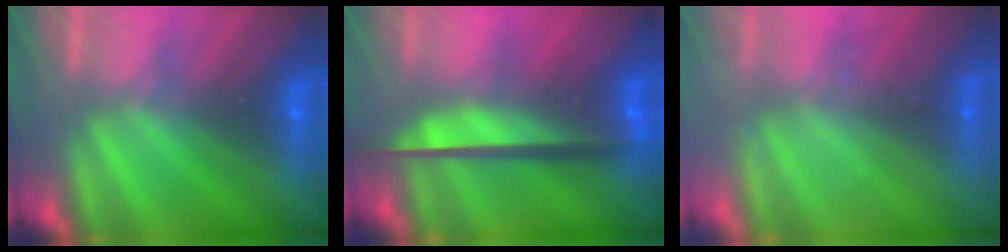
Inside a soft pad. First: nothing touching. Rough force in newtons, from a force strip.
{"total": 11.1}
{"total": 2.1}